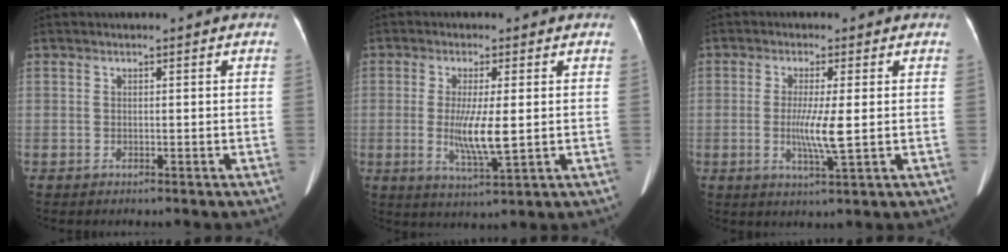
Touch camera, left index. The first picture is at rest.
{"total": 6.7, "force": [-0.3, 0.8, 6.6], "torque": [-0.132, -0.017, -0.005]}
{"total": 5.4, "force": [-0.3, 0.0, 5.3], "torque": [-0.109, -0.014, -0.006]}